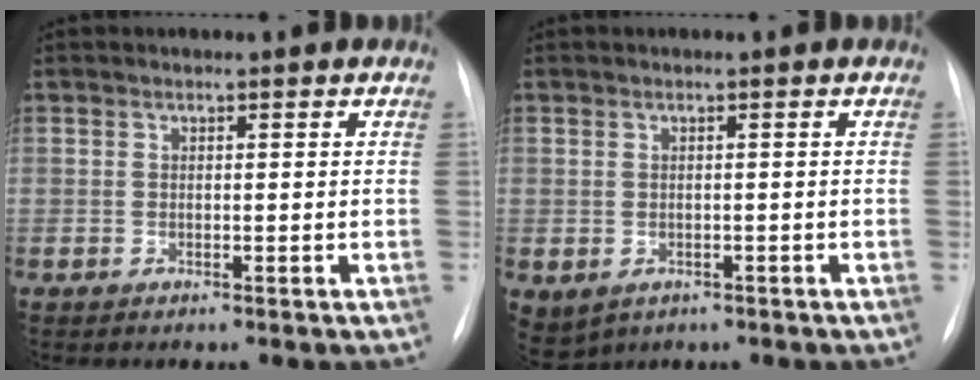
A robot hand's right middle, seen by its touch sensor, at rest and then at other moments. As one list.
[{"total": 6.4, "force": [-3.0, 5.0, 2.7], "torque": [-0.066, 0.002, -0.031]}]